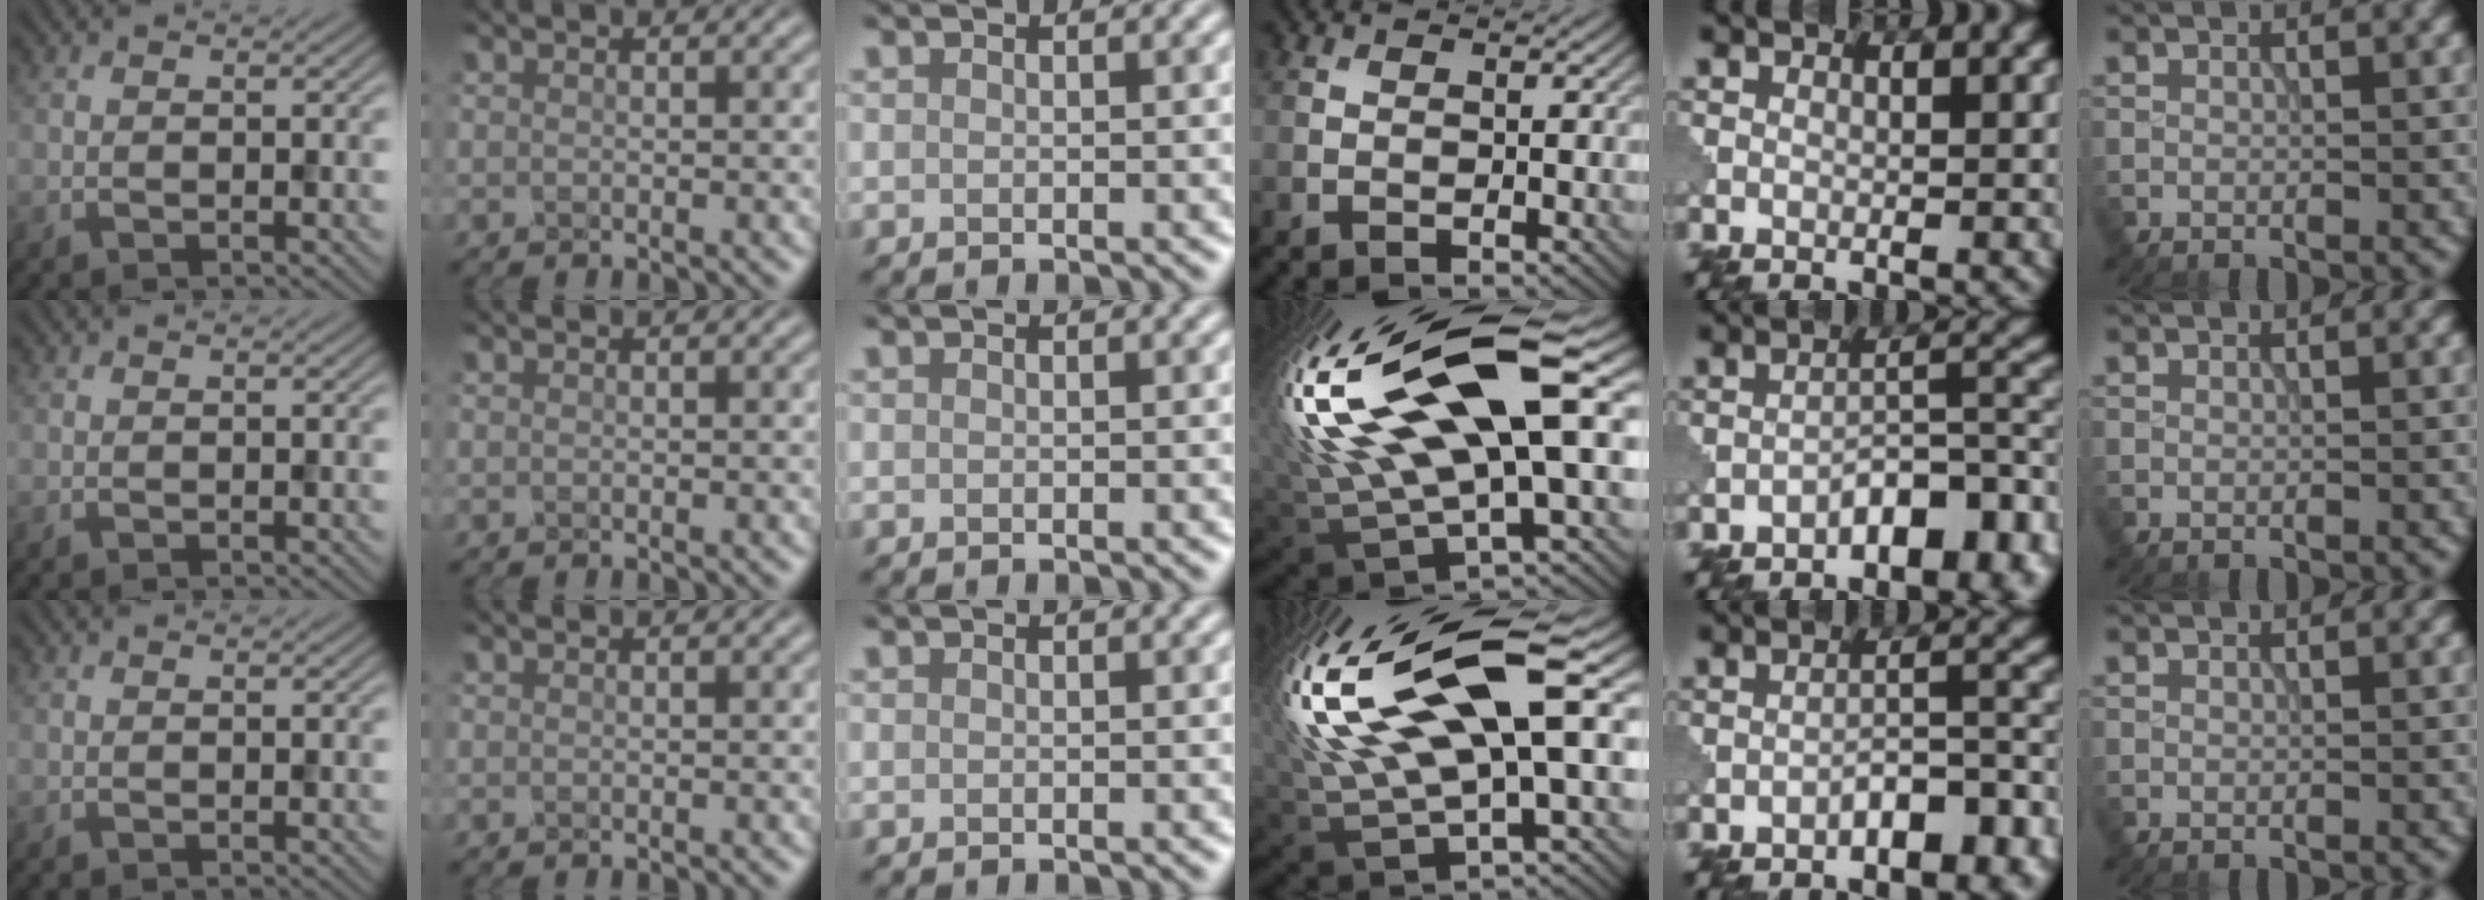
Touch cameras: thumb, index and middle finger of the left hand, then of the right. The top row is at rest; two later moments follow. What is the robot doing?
{"motion": "shake", "object": "salt shaker"}